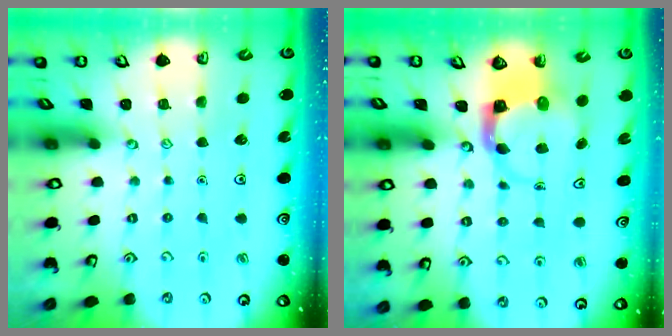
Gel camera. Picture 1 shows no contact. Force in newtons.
{"total": 3.6, "press": 3.6, "slide": 0.5}